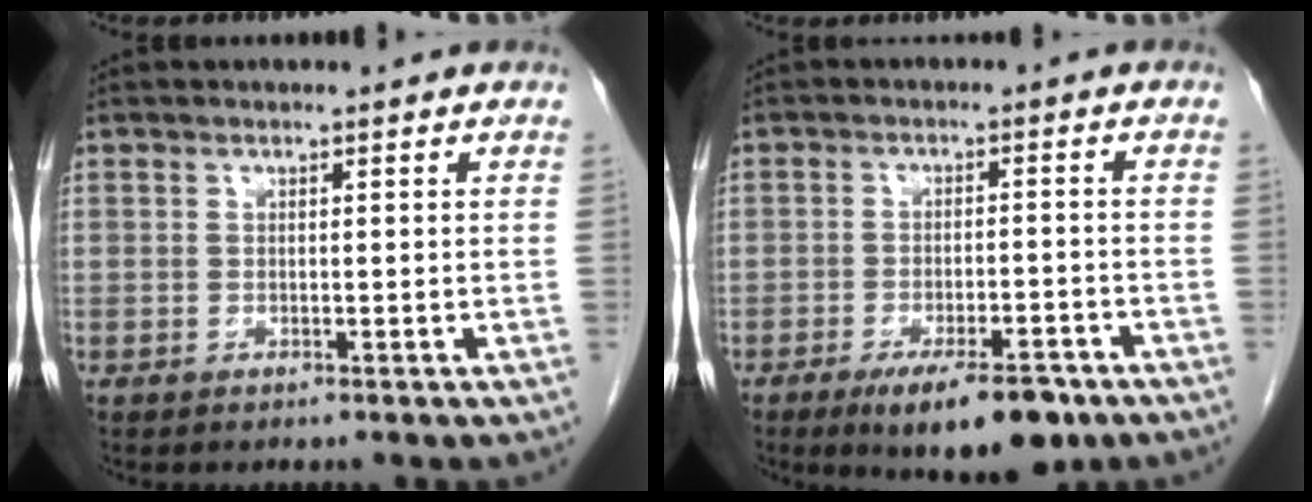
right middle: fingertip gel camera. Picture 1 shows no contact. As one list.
[{"total": 10.5, "force": [-7.1, 3.2, 7.1], "torque": [-0.099, -0.008, -0.105]}]